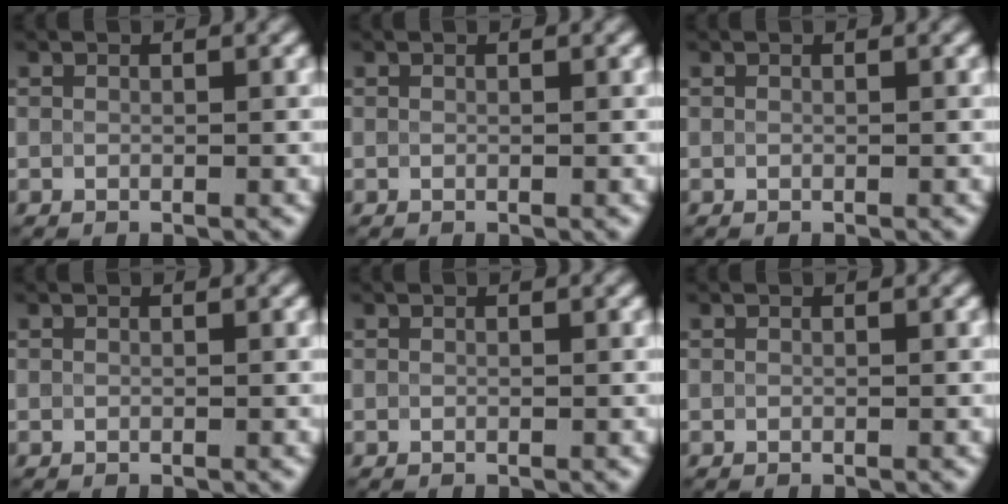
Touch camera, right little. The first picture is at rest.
{"total": 0.0}
{"total": 0.0}
{"total": 0.0}
{"total": 0.0}
{"total": 0.0}